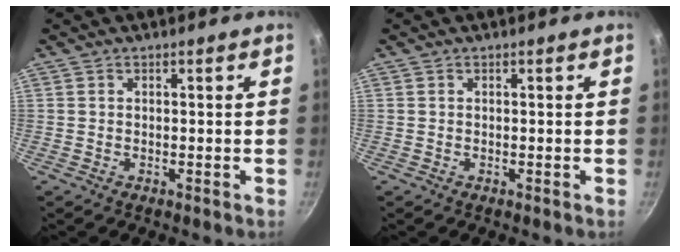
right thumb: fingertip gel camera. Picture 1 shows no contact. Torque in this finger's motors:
{"motor_torque": [-0.16, -0.16, 0.16, 0.07, 0.02]}